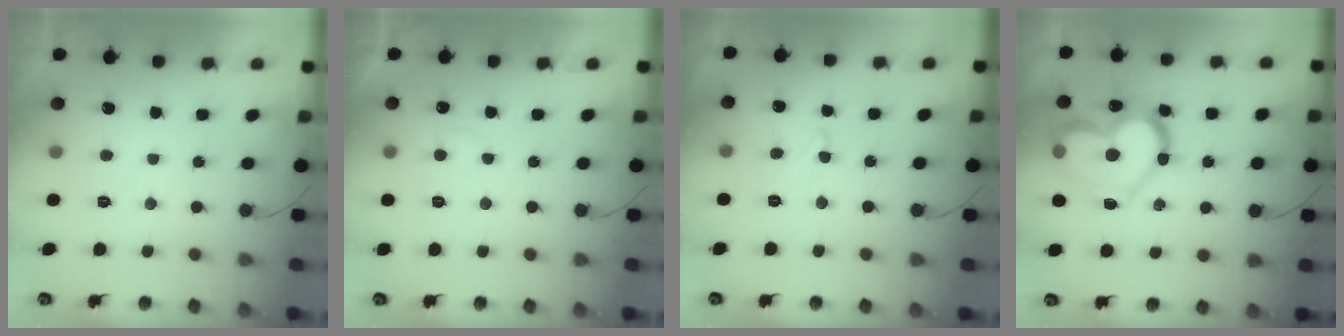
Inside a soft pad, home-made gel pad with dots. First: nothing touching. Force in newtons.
{"total": 5.3, "press": 5.3, "slide": 0.3}
{"total": 6.0, "press": 5.9, "slide": 0.4}
{"total": 20.7, "press": 20.6, "slide": 1.5}